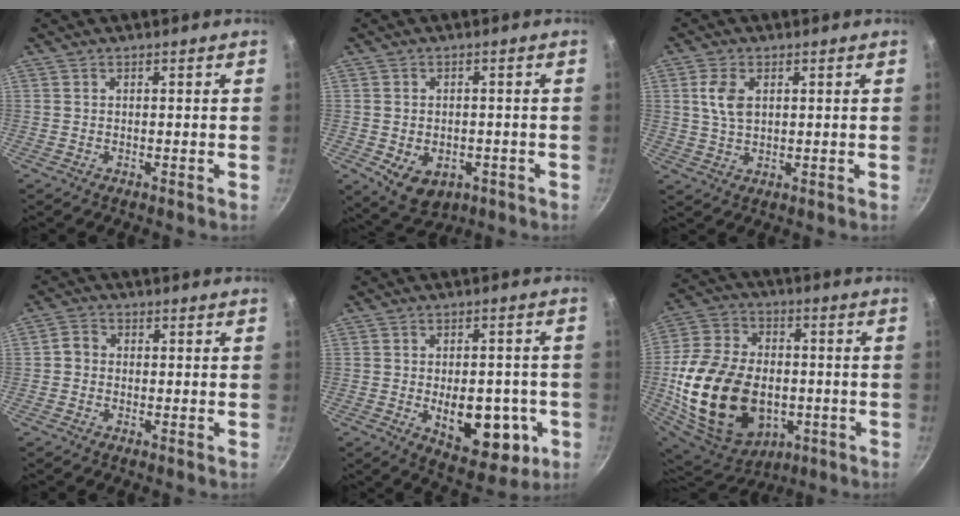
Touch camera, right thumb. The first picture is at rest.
{"total": 7.7, "force": [-2.3, 5.5, 4.9], "torque": [-0.055, 0.000, -0.019]}
{"total": 5.5, "force": [1.5, 3.3, 4.1], "torque": [-0.076, 0.000, 0.029]}
{"total": 2.8, "force": [-0.3, 2.5, 1.3], "torque": [-0.017, 0.008, -0.015]}
{"total": 14.7, "force": [-3.4, 8.4, 11.6], "torque": [-0.115, -0.004, -0.032]}
{"total": 27.6, "force": [-4.5, 18.9, 19.6], "torque": [-0.367, 0.023, -0.062]}